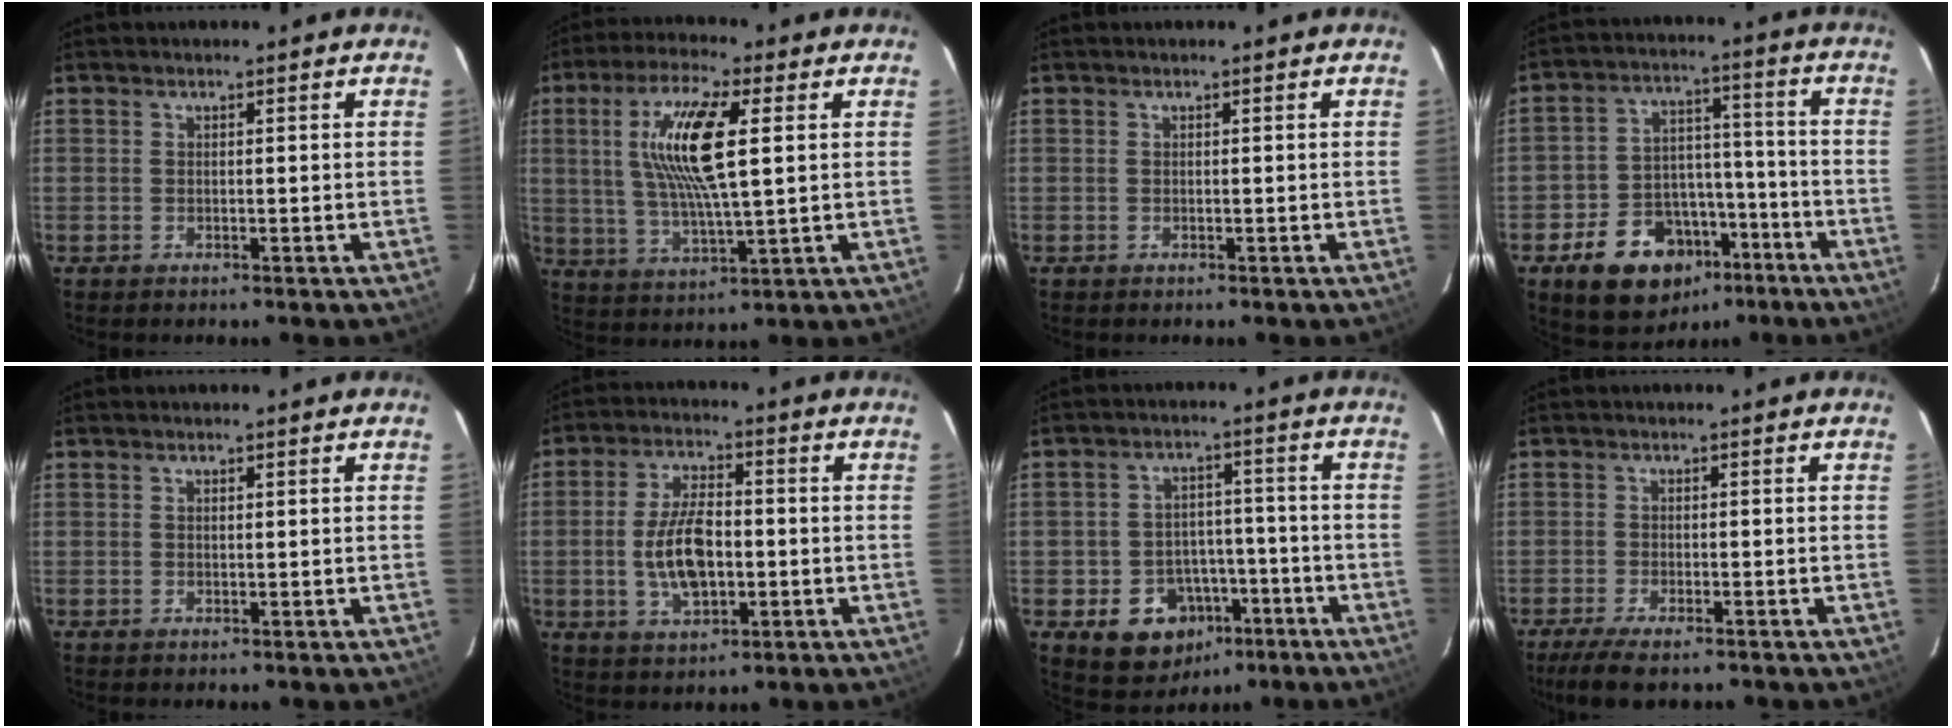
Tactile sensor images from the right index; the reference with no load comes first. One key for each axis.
{"total": 14.3, "fx": 3.2, "fy": 3.2, "fz": 13.5, "tx": -0.263, "ty": 0.005, "tz": 0.062}
{"total": 0.0}
{"total": 15.8, "fx": -8.9, "fy": 11.0, "fz": 7.1, "tx": -0.145, "ty": 0.036, "tz": -0.117}
{"total": 0.6, "fx": 0.2, "fy": 0.3, "fz": 0.4, "tx": -0.007, "ty": 0.003, "tz": 0.004}
{"total": 10.5, "fx": -1.5, "fy": 5.3, "fz": 9.0, "tx": -0.175, "ty": 0.002, "tz": -0.022}
{"total": 11.4, "fx": -5.4, "fy": 9.2, "fz": 4.2, "tx": -0.089, "ty": 0.032, "tz": -0.052}
{"total": 6.9, "fx": -5.2, "fy": 1.9, "fz": 4.1, "tx": -0.099, "ty": -0.024, "tz": -0.093}